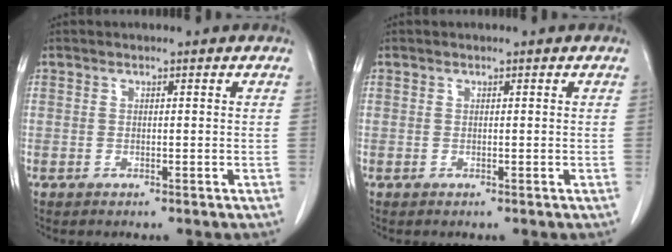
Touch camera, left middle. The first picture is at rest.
{"total": 0.0}